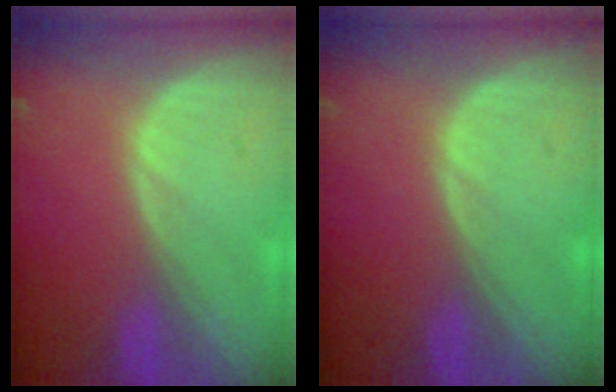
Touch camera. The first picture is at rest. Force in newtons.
{"total": 0.0}